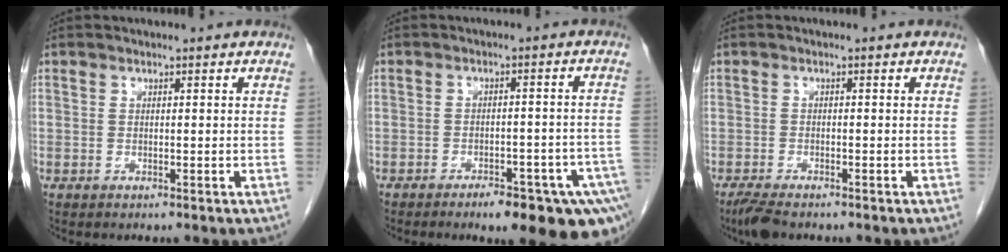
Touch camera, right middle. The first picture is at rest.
{"total": 13.7, "force": [-9.8, 3.2, 9.1], "torque": [-0.058, 0.016, -0.120]}
{"total": 3.4, "force": [-2.7, 0.8, 1.9], "torque": [-0.041, -0.009, -0.046]}